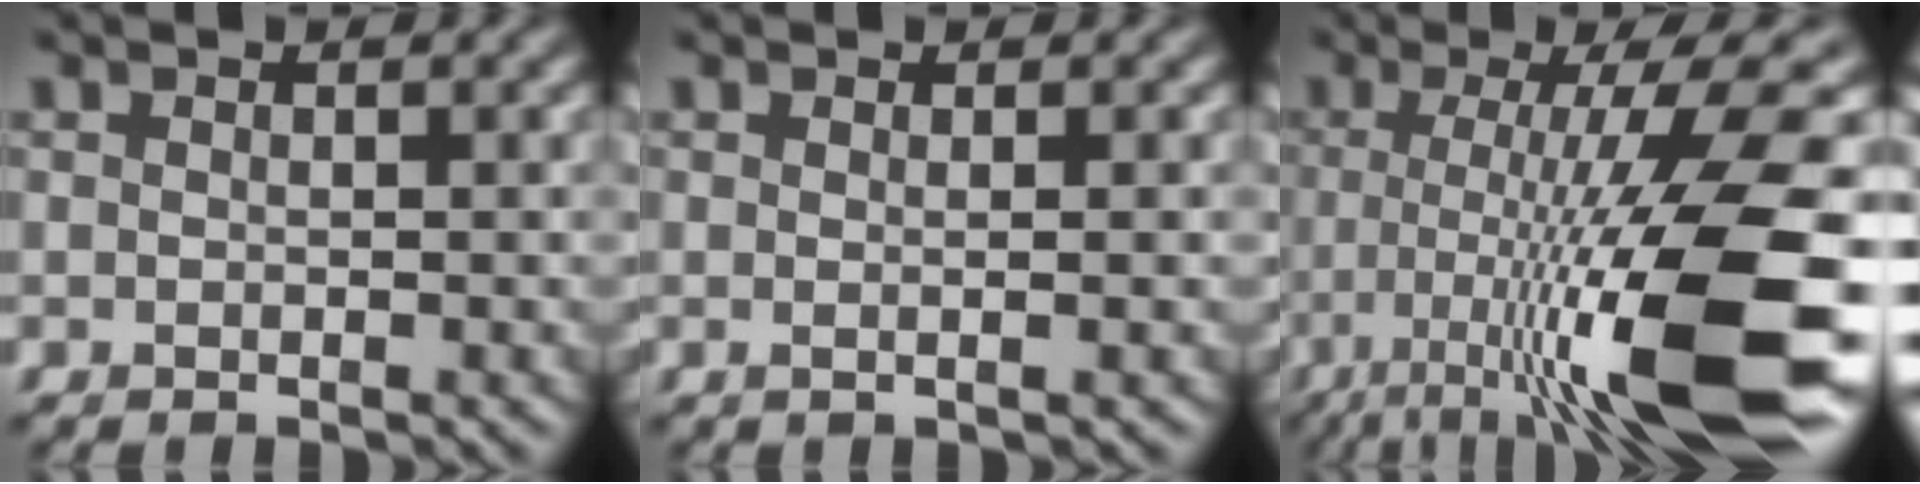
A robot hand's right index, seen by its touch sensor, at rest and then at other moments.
{"total": 1.3, "force": [0.1, 0.4, 1.2], "torque": [-0.012, 0.001, -0.003]}
{"total": 14.0, "force": [-5.0, 2.5, 12.9], "torque": [-0.198, -0.004, -0.079]}